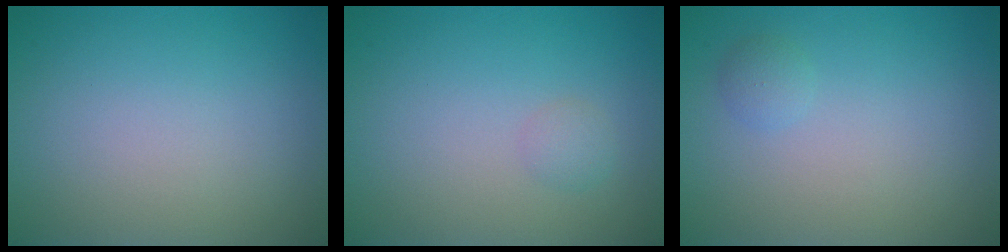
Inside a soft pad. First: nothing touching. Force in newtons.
{"total": 1.0, "press": 1.0, "slide": 0.0}
{"total": 0.9, "press": 0.9, "slide": 0.0}